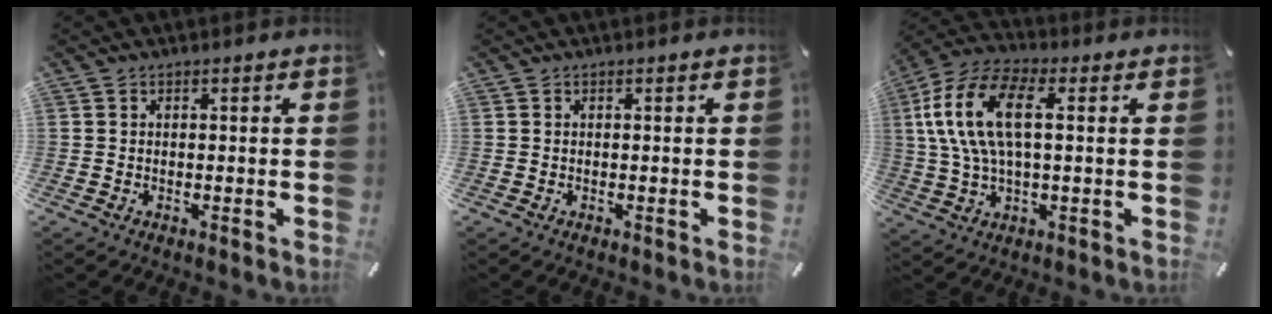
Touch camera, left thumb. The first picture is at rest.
{"total": 0.0}
{"total": 15.2, "force": [3.2, 7.1, 13.0], "torque": [-0.293, -0.002, 0.049]}